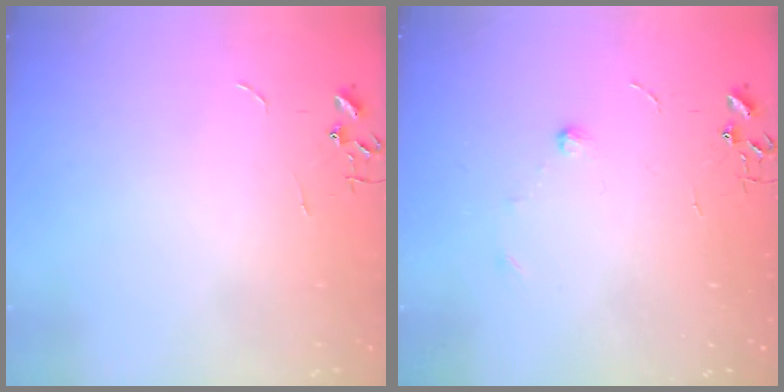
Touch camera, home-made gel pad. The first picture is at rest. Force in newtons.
{"total": 4.9, "press": 4.8, "slide": 1.1}